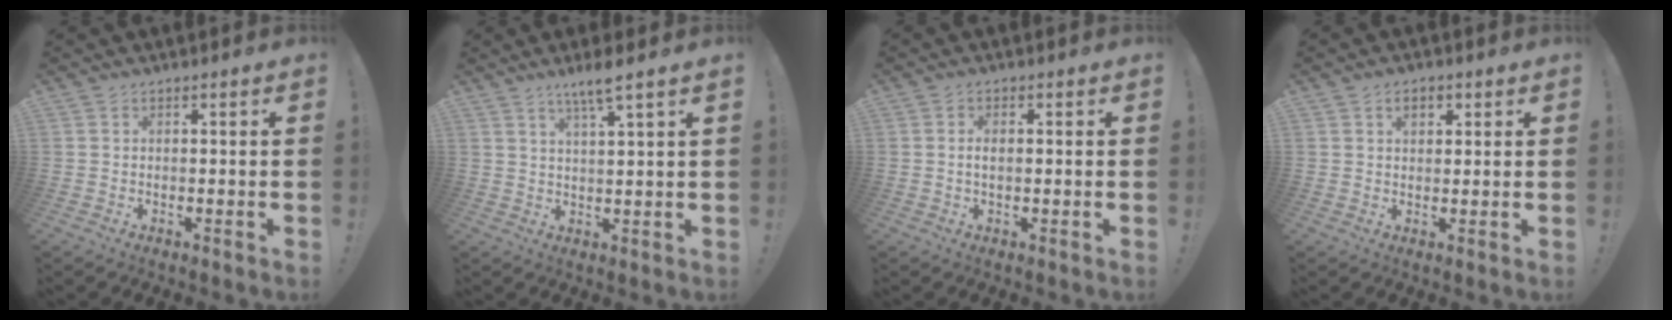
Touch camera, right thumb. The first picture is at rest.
{"total": 5.8, "force": [4.0, -0.1, 4.3], "torque": [-0.079, -0.016, 0.064]}
{"total": 2.2, "force": [0.0, 1.1, 1.9], "torque": [-0.032, 0.003, -0.002]}
{"total": 3.5, "force": [1.5, 2.4, 2.1], "torque": [-0.021, -0.001, 0.021]}